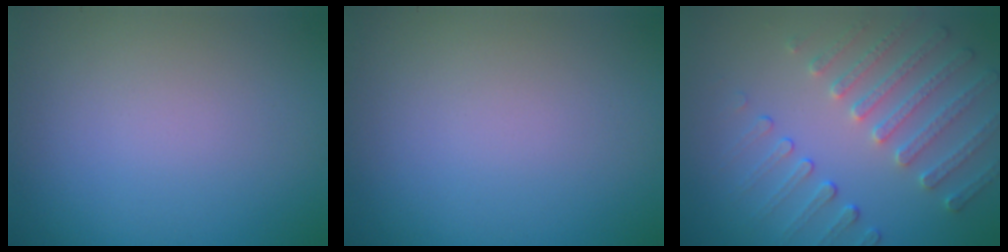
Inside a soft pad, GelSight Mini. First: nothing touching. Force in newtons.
{"total": 0.0}
{"total": 4.2, "press": 3.6, "slide": 2.1}